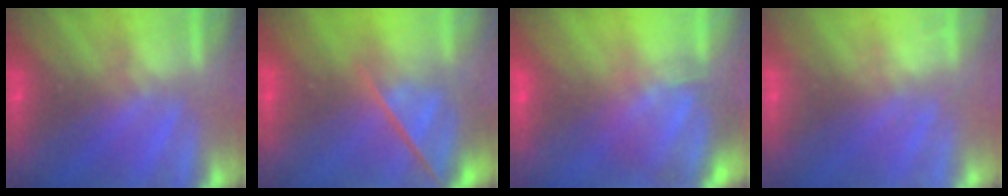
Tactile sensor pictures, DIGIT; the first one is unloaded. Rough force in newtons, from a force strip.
{"total": 3.6}
{"total": 7.1}
{"total": 2.5}